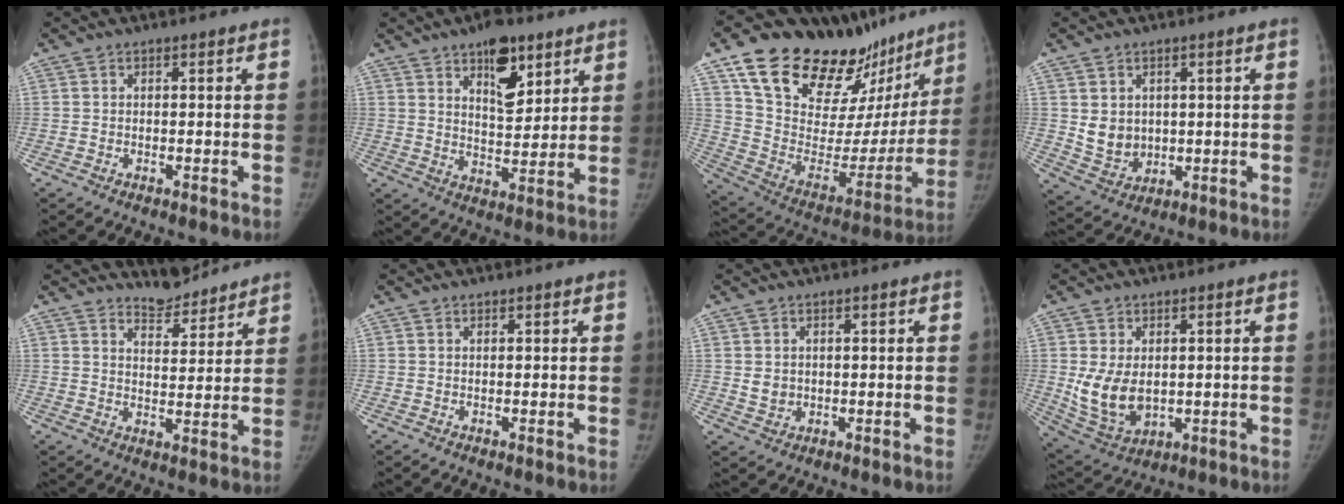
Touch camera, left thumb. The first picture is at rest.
{"total": 11.0, "force": [6.5, 5.2, 7.2], "torque": [-0.081, -0.040, 0.106]}
{"total": 33.6, "force": [23.9, 15.8, 17.6], "torque": [-0.245, -0.074, 0.366]}
{"total": 6.2, "force": [1.4, 5.3, 3.1], "torque": [-0.033, -0.019, 0.046]}
{"total": 6.3, "force": [6.1, 1.5, 0.5], "torque": [0.007, -0.053, 0.102]}
{"total": 0.6, "force": [0.6, 0.2, 0.2], "torque": [-0.004, -0.004, 0.010]}
{"total": 2.6, "force": [0.8, 2.2, 1.1], "torque": [-0.012, -0.010, 0.024]}
{"total": 9.7, "force": [0.6, 6.7, 7.0], "torque": [-0.117, -0.019, 0.033]}